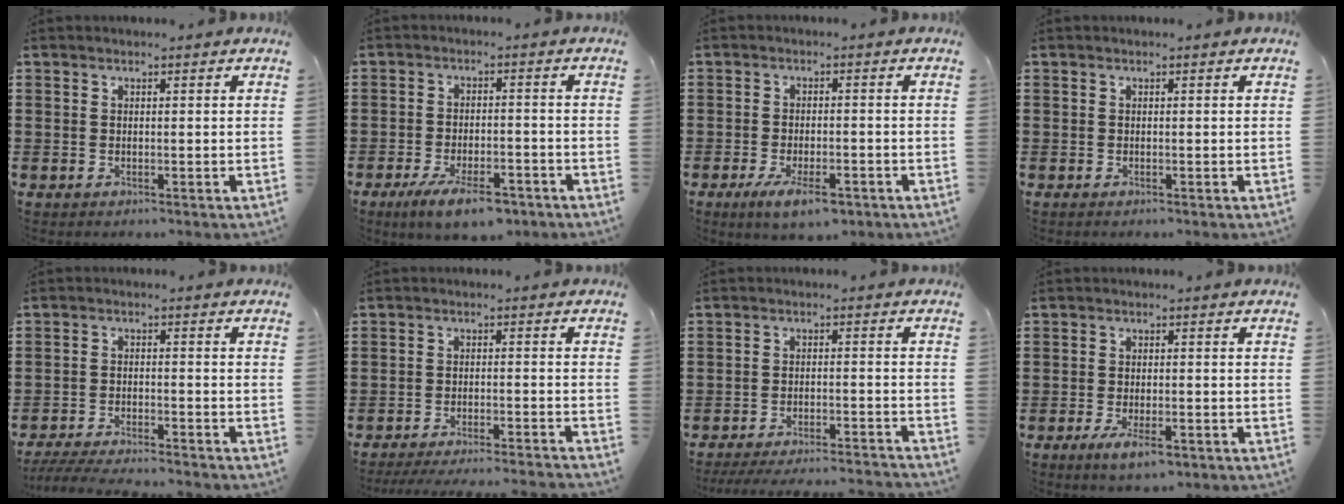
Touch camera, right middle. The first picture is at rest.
{"total": 6.3, "force": [-4.5, 1.7, 4.1], "torque": [-0.076, 0.001, -0.080]}
{"total": 4.8, "force": [-2.8, 1.6, 3.6], "torque": [-0.070, -0.001, -0.051]}
{"total": 0.0}
{"total": 4.3, "force": [-4.2, -0.1, 1.2], "torque": [-0.032, -0.009, -0.086]}
{"total": 3.6, "force": [-3.4, -0.4, 1.1], "torque": [-0.016, -0.004, -0.068]}
{"total": 4.3, "force": [-4.1, -0.2, 1.3], "torque": [-0.026, -0.007, -0.081]}
{"total": 3.8, "force": [-2.0, 1.2, 3.0], "torque": [-0.062, -0.002, -0.037]}